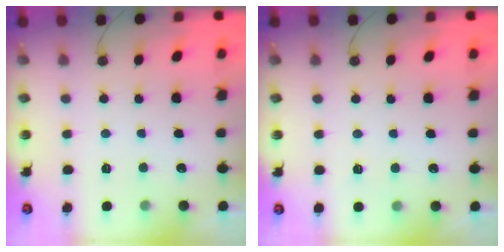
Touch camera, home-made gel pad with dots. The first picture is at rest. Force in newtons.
{"total": 1.9, "press": 1.6, "slide": 1.0}